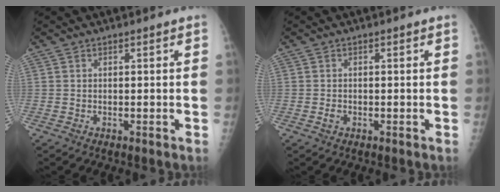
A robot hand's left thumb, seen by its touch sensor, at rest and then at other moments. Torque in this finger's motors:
{"motor_torque": [-0.04, -0.02, 0.03, 0.01, 0.00]}